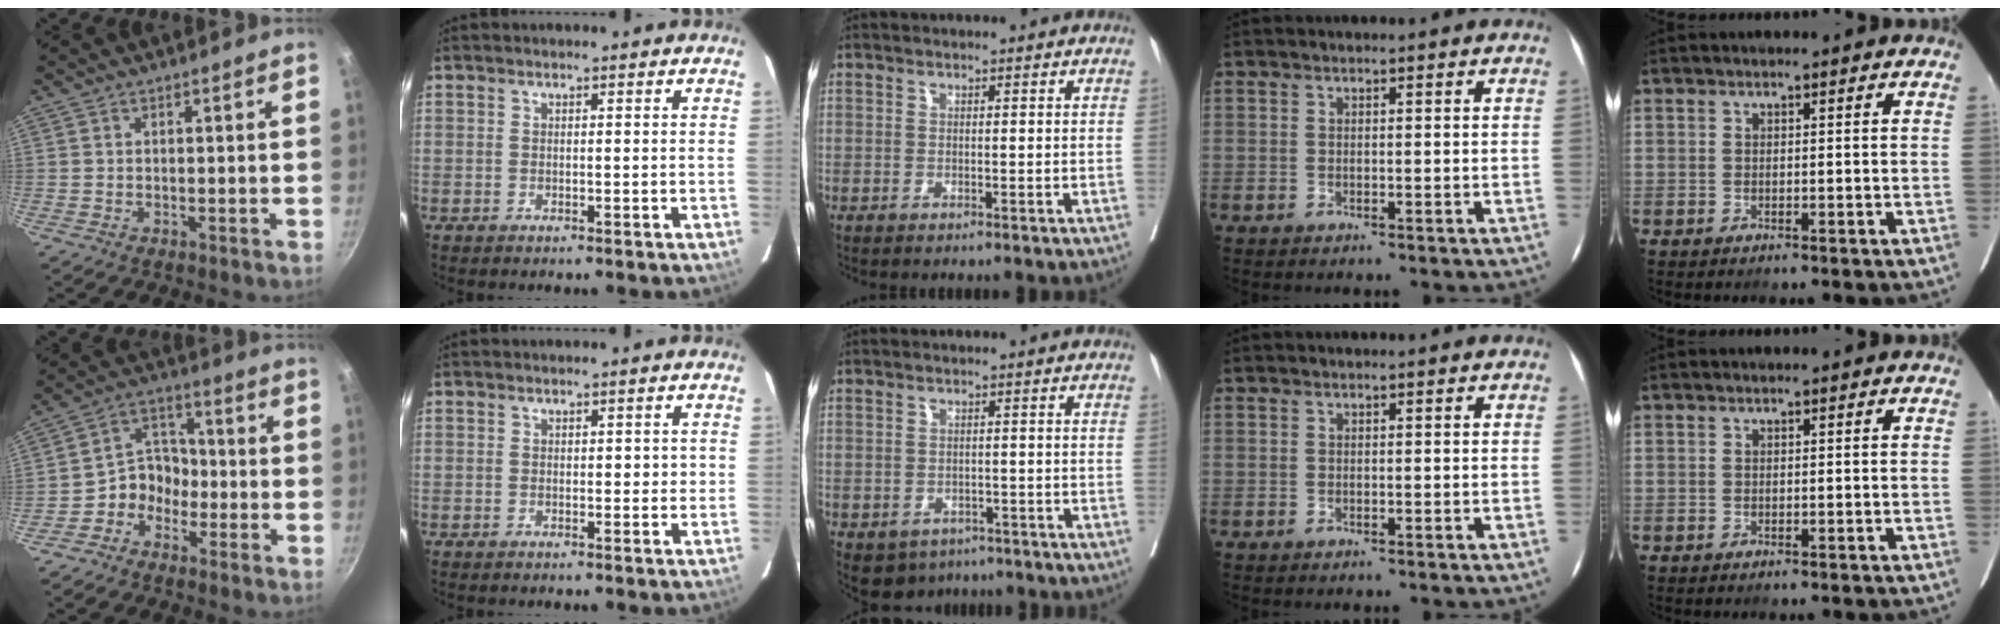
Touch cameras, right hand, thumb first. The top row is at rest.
{"thumb": {"total": 7.9, "force": [-3.3, 6.4, 3.1], "torque": [-0.022, 0.051, -0.074]}, "index": {"total": 1.7, "force": [0.3, 1.1, 1.3], "torque": [-0.013, 0.007, 0.004]}, "middle": {"total": 6.1, "force": [-3.8, 4.5, 1.5], "torque": [-0.027, 0.003, -0.049]}}